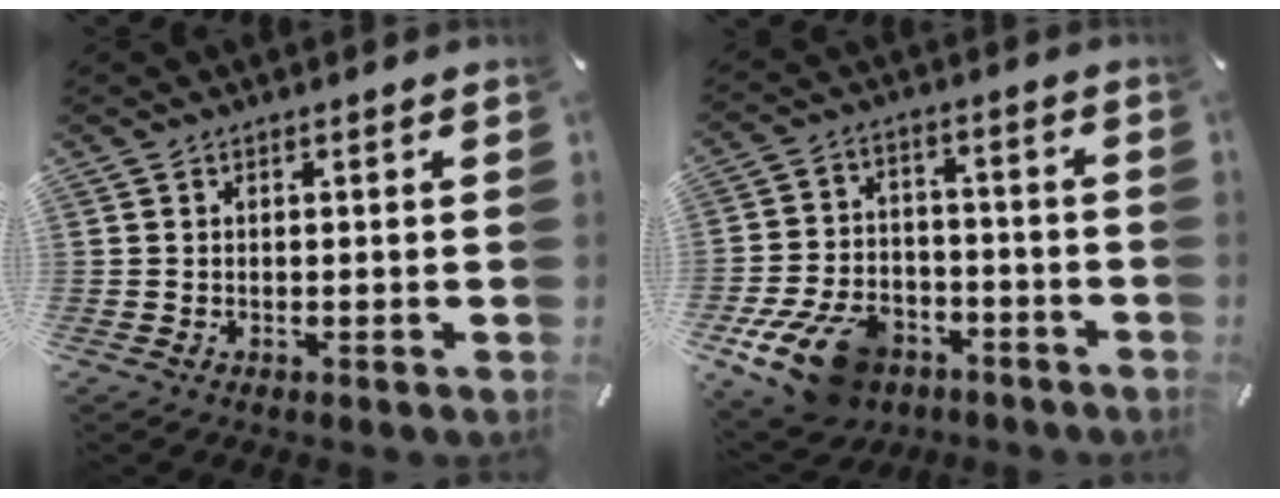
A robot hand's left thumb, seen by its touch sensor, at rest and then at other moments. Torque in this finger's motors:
{"motor_torque": [1.57, 2.72, 0.68, 0.51, 0.17]}